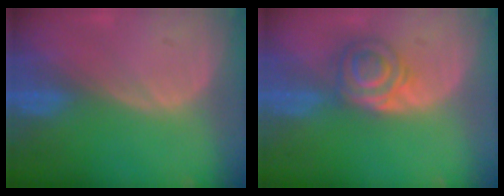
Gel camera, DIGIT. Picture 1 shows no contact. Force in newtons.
{"total": 6.0, "press": 5.5, "slide": 2.2}